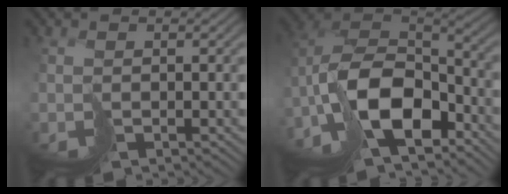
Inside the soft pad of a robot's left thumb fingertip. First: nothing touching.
{"total": 13.8, "force": [-8.0, 6.7, 9.1], "torque": [-0.196, -0.011, -0.158]}